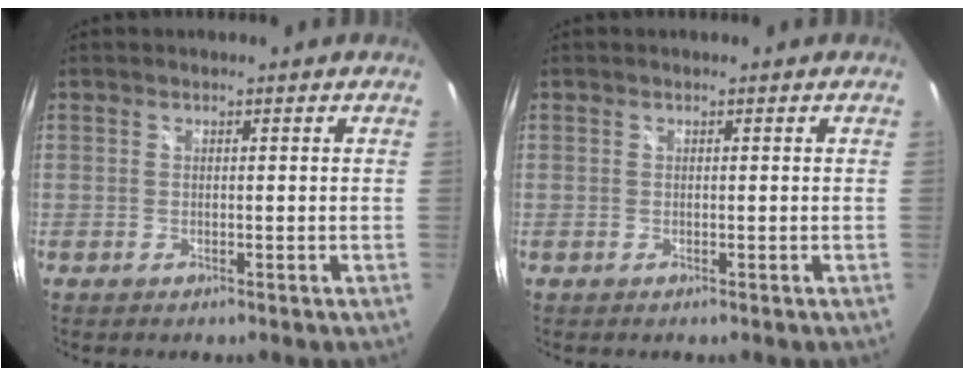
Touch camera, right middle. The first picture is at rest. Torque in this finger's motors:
{"motor_torque": [0.00, 0.00, 0.00, 0.01]}